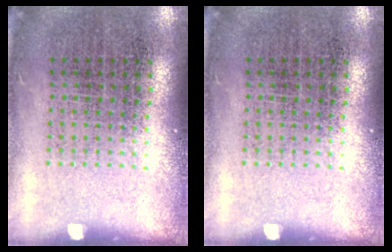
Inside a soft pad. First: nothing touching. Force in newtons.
{"total": 0.0}